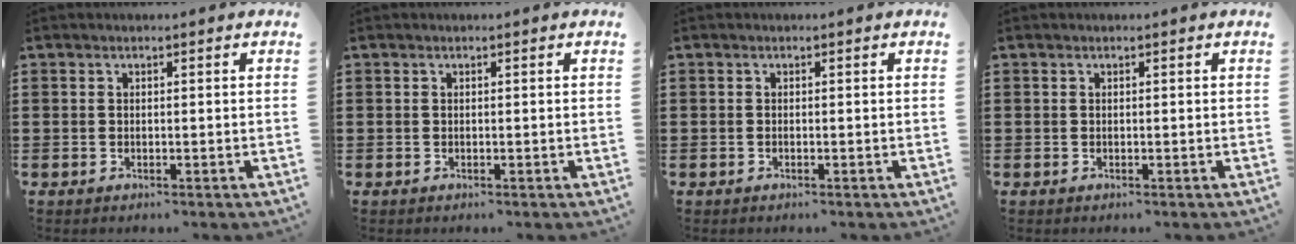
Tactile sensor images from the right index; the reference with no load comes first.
{"total": 0.0}
{"total": 0.0}
{"total": 0.0}